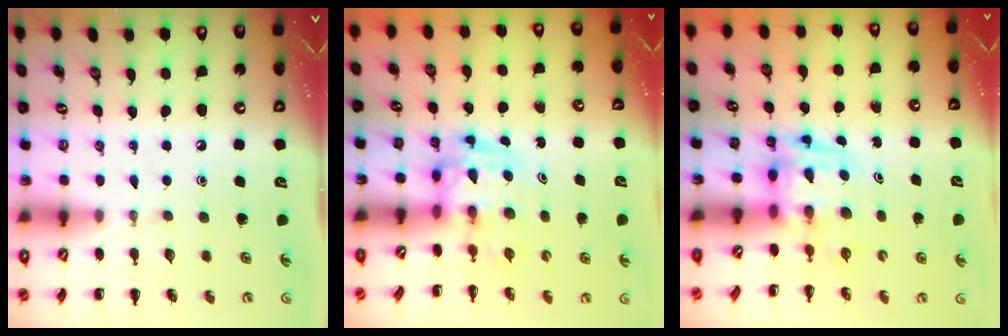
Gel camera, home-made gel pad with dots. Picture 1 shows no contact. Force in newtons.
{"total": 3.5, "press": 3.5, "slide": 0.6}
{"total": 3.9, "press": 3.8, "slide": 0.7}